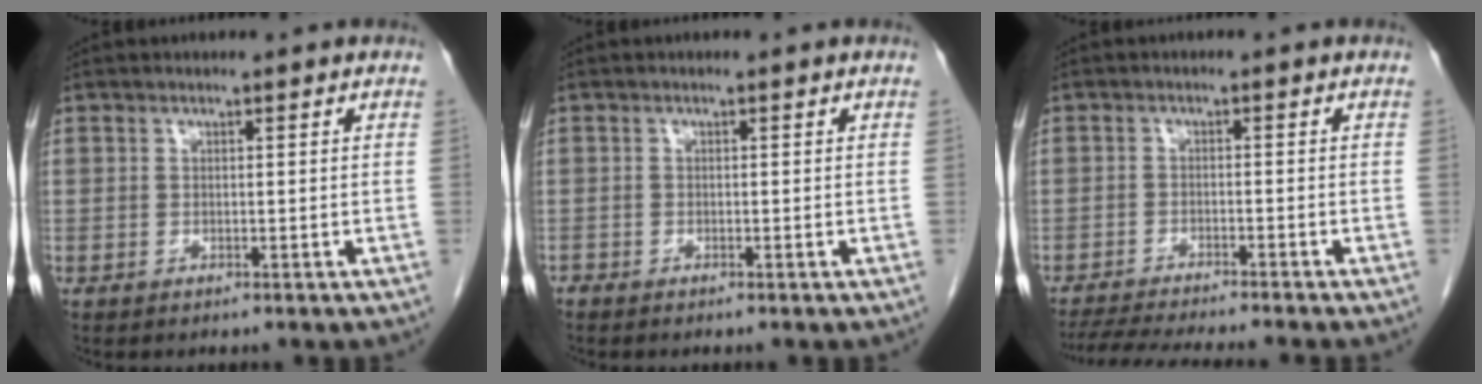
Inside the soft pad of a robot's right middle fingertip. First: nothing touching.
{"total": 0.5, "force": [-0.5, 0.1, 0.0], "torque": [-0.007, -0.001, -0.014]}
{"total": 10.5, "force": [-9.4, -0.5, 4.6], "torque": [-0.058, -0.014, -0.147]}